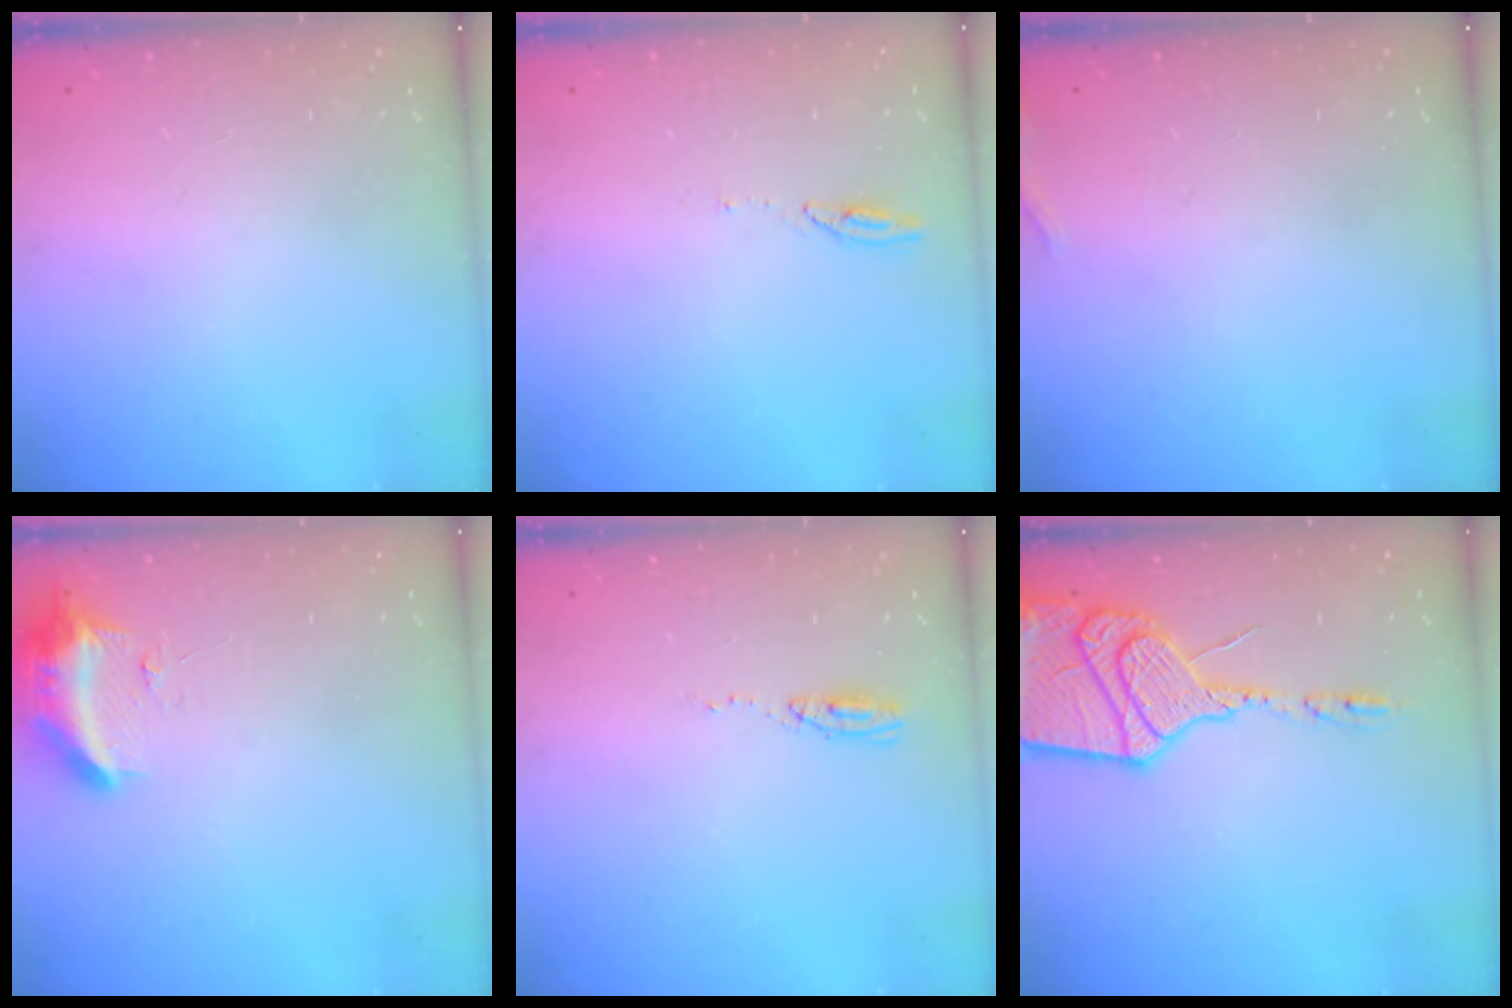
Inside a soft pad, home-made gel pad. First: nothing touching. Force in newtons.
{"total": 3.3, "press": 3.3, "slide": 0.3}
{"total": 7.3, "press": 5.5, "slide": 4.8}
{"total": 10.0, "press": 10.0, "slide": 0.4}
{"total": 3.9, "press": 3.7, "slide": 1.2}
{"total": 24.1, "press": 21.5, "slide": 10.8}